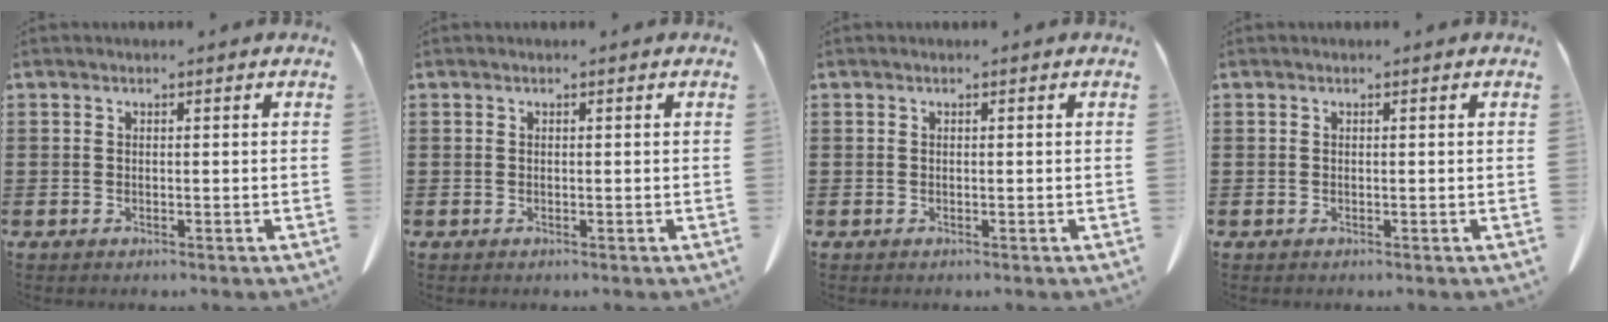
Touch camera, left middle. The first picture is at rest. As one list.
[{"total": 0.0}, {"total": 0.0}, {"total": 0.0}]